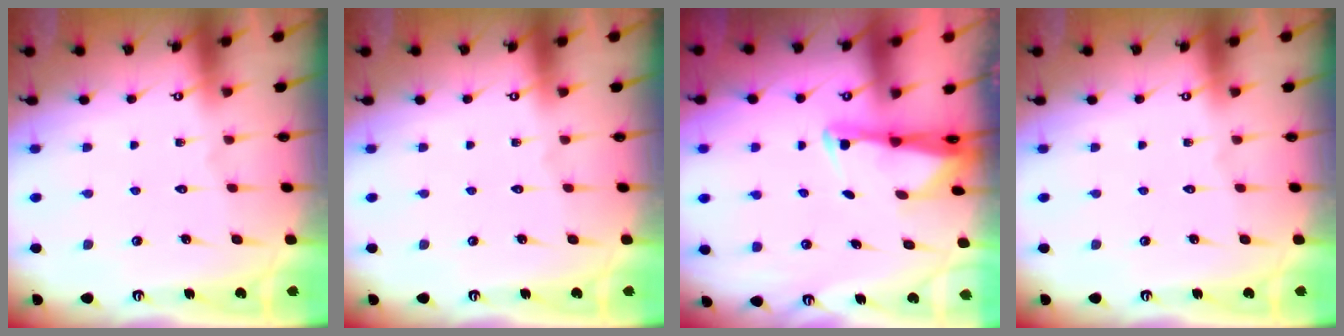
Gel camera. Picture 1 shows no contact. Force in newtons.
{"total": 0.0}
{"total": 2.5, "press": 2.4, "slide": 0.5}
{"total": 0.0}